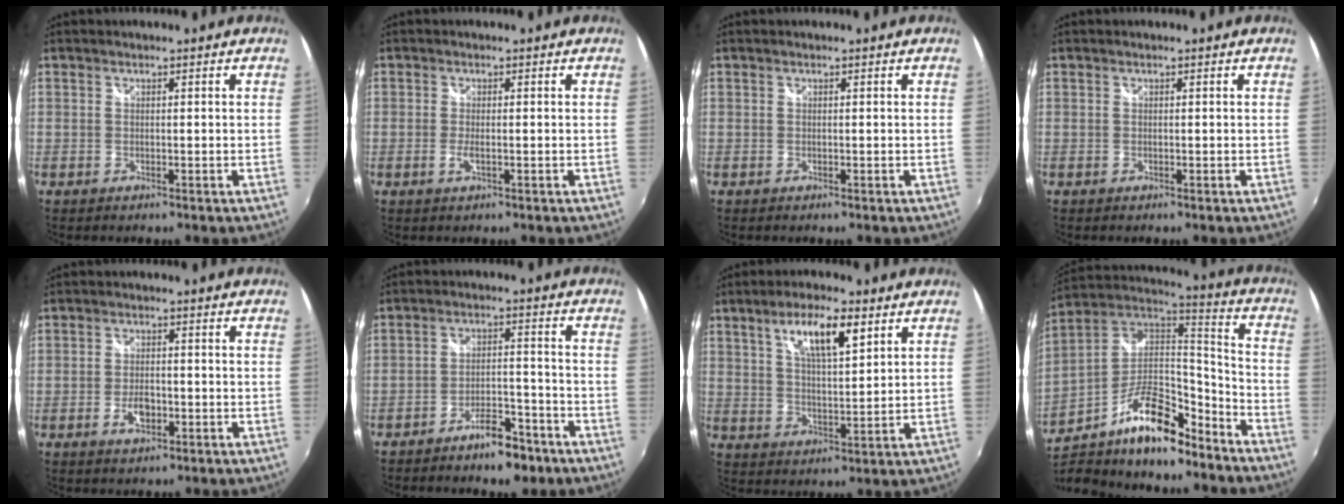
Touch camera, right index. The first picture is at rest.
{"total": 1.9, "force": [-0.5, 0.2, 1.8], "torque": [-0.037, -0.004, -0.008]}
{"total": 0.0}
{"total": 0.0}
{"total": 4.0, "force": [-1.5, 2.0, 3.1], "torque": [-0.063, -0.002, -0.025]}
{"total": 8.6, "force": [-6.5, 3.1, 4.6], "torque": [-0.084, 0.018, -0.094]}
{"total": 9.4, "force": [4.9, 2.5, 7.6], "torque": [-0.135, 0.008, 0.088]}
{"total": 23.6, "force": [-13.8, 9.6, 16.6], "torque": [-0.317, -0.003, -0.227]}